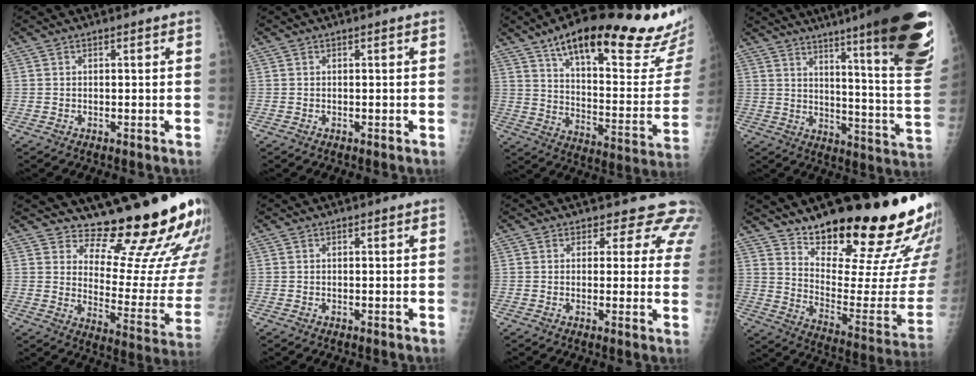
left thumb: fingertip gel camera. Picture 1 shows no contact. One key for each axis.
{"total": 0.0}
{"total": 30.5, "fx": 21.3, "fy": 7.4, "fz": 20.6, "tx": -0.266, "ty": -0.072, "tz": 0.305}
{"total": 30.0, "fx": 19.8, "fy": 2.9, "fz": 22.4, "tx": -0.237, "ty": -0.106, "tz": 0.268}
{"total": 18.9, "fx": 16.9, "fy": 4.0, "fz": 7.6, "tx": -0.056, "ty": -0.180, "tz": 0.214}
{"total": 0.0}
{"total": 7.4, "fx": 6.4, "fy": 3.7, "fz": 0.8, "tx": 0.042, "ty": -0.027, "tz": 0.046}
{"total": 24.2, "fx": 18.7, "fy": 4.9, "fz": 14.6, "tx": -0.179, "ty": -0.144, "tz": 0.278}